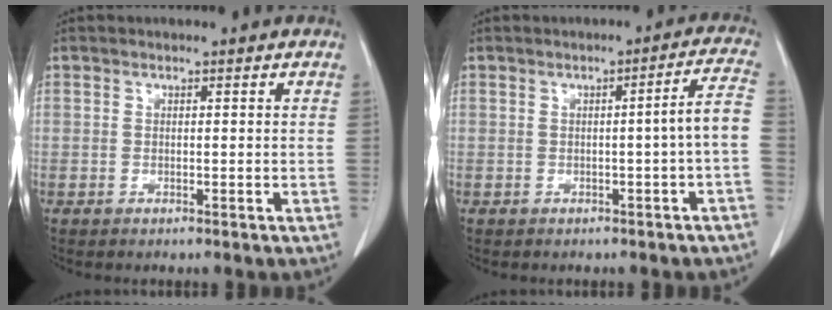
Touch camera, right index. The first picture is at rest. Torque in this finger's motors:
{"motor_torque": [0.26, -0.17, 0.17, 0.05]}